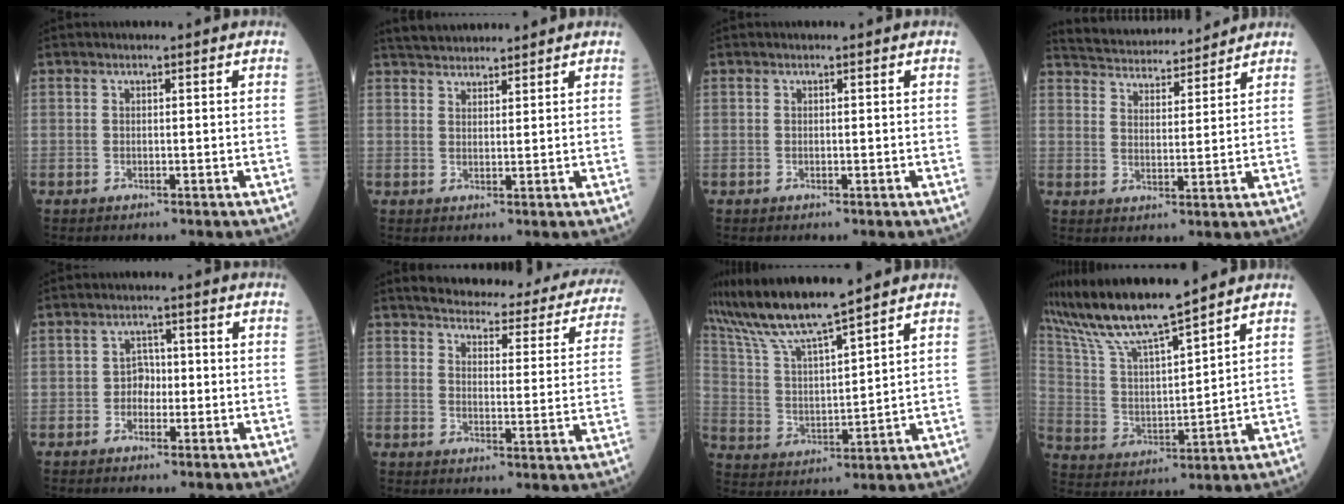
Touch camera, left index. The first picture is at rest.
{"total": 6.2, "force": [5.9, 1.1, 1.6], "torque": [-0.027, 0.031, 0.099]}
{"total": 0.0}
{"total": 12.7, "force": [12.1, 2.1, 2.9], "torque": [-0.050, 0.023, 0.188]}
{"total": 2.4, "force": [-0.6, 1.8, 1.5], "torque": [-0.017, 0.009, -0.015]}
{"total": 25.1, "force": [23.0, 5.6, 8.3], "torque": [-0.100, -0.050, 0.259]}
{"total": 11.3, "force": [10.0, -0.8, 5.0], "torque": [-0.111, 0.010, 0.198]}
{"total": 13.1, "force": [11.7, -0.4, 5.9], "torque": [-0.131, 0.011, 0.229]}